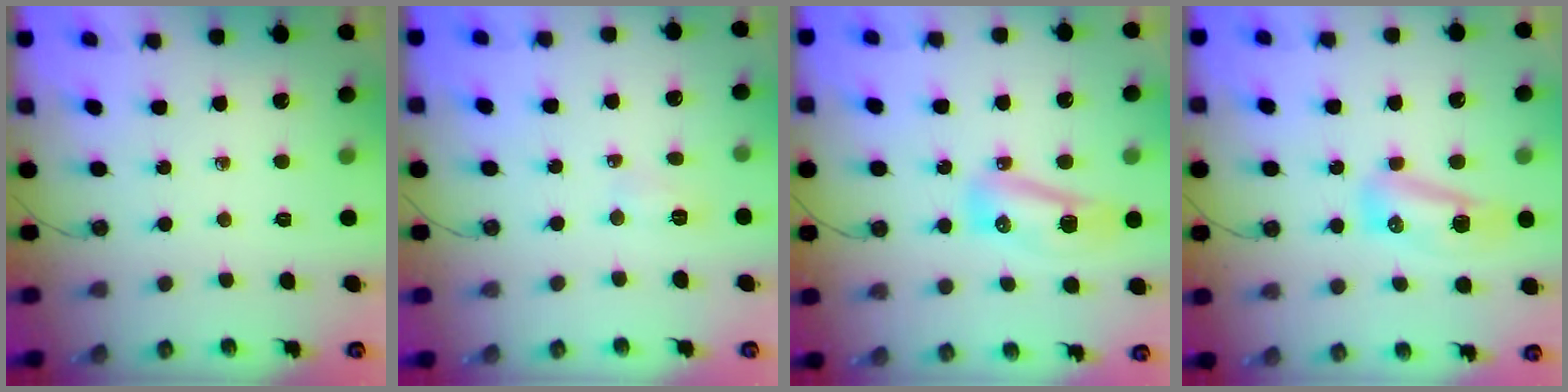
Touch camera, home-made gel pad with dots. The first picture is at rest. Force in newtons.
{"total": 3.4, "press": 3.2, "slide": 1.2}
{"total": 8.6, "press": 8.4, "slide": 1.9}
{"total": 17.6, "press": 11.6, "slide": 13.2}